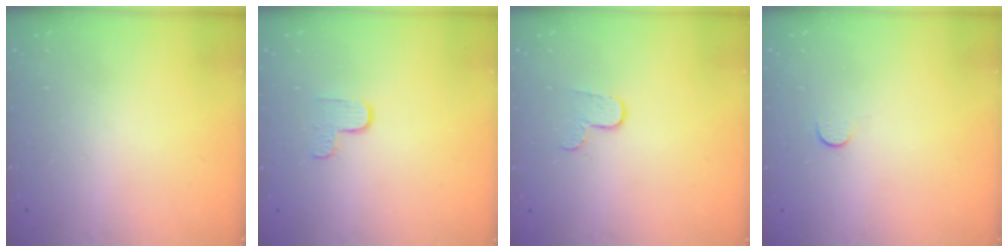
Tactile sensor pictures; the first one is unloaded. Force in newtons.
{"total": 3.1, "press": 3.1, "slide": 0.4}
{"total": 5.7, "press": 5.7, "slide": 0.5}
{"total": 2.8, "press": 2.8, "slide": 0.4}